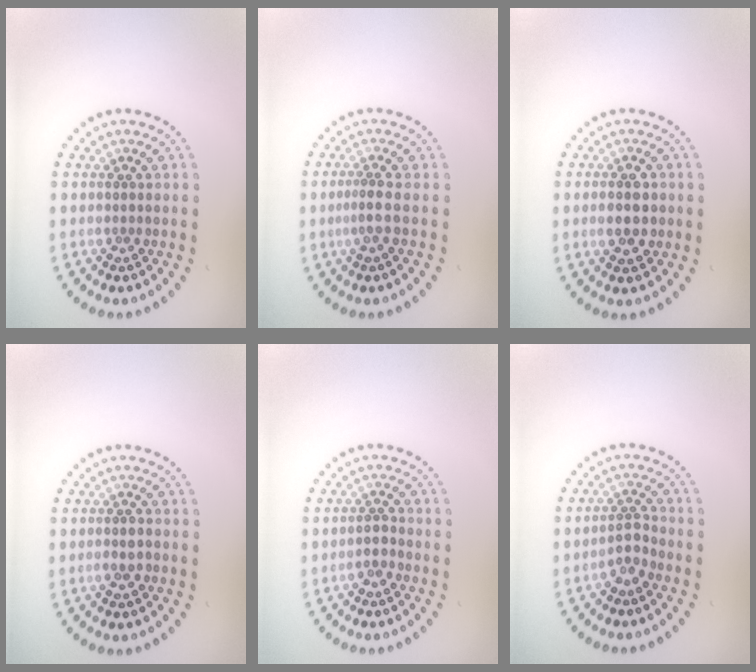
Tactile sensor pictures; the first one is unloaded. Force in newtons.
{"total": 1.5, "press": 1.0, "slide": 1.1}
{"total": 3.1, "press": 3.1, "slide": 0.2}
{"total": 1.3, "press": 1.2, "slide": 0.5}
{"total": 1.3, "press": 1.0, "slide": 0.8}
{"total": 1.7, "press": 1.3, "slide": 1.2}